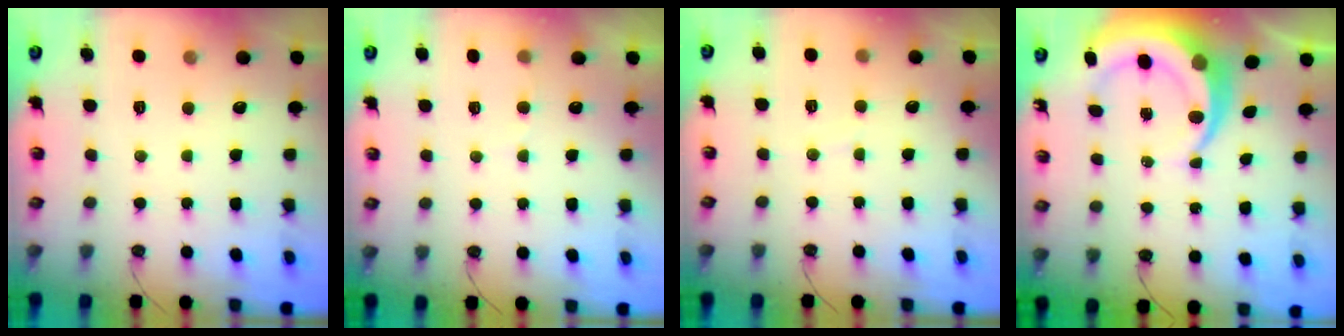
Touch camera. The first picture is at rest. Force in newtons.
{"total": 3.6, "press": 3.3, "slide": 1.5}
{"total": 2.6, "press": 2.6, "slide": 0.4}
{"total": 10.6, "press": 10.5, "slide": 1.2}